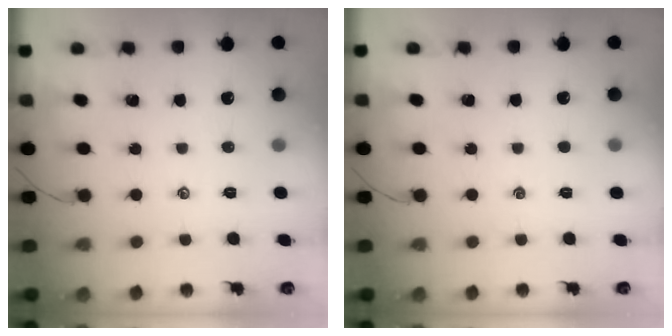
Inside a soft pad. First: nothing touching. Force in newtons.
{"total": 0.0}